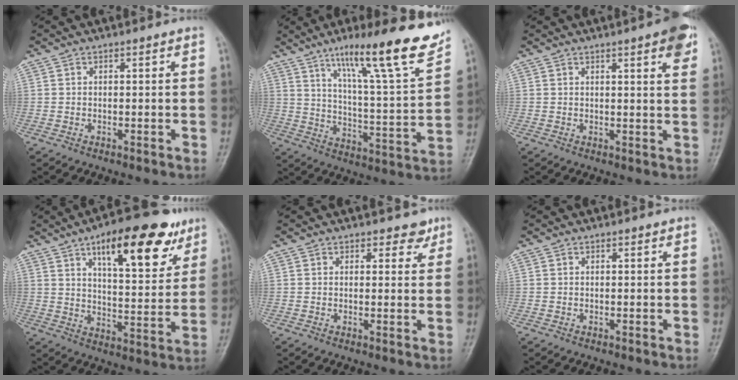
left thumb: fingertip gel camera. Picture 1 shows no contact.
{"total": 20.7, "force": [13.6, 2.9, 15.3], "torque": [-0.205, -0.060, 0.214]}
{"total": 6.3, "force": [3.3, 1.3, 5.2], "torque": [-0.054, -0.009, 0.038]}
{"total": 19.4, "force": [10.7, 7.4, 14.4], "torque": [-0.164, -0.036, 0.161]}
{"total": 2.6, "force": [1.9, 1.7, 0.6], "torque": [0.018, -0.009, 0.020]}
{"total": 0.0}